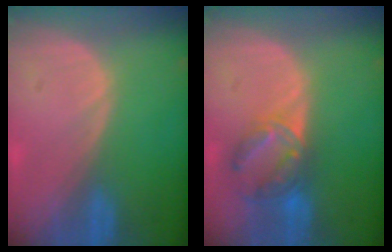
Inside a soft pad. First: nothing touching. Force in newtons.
{"total": 7.3, "press": 6.2, "slide": 3.7}